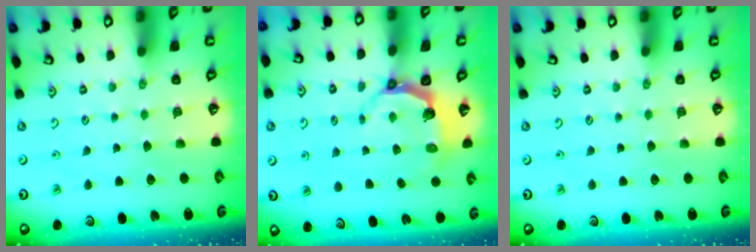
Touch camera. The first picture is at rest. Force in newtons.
{"total": 4.8, "press": 3.3, "slide": 3.4}
{"total": 0.0}